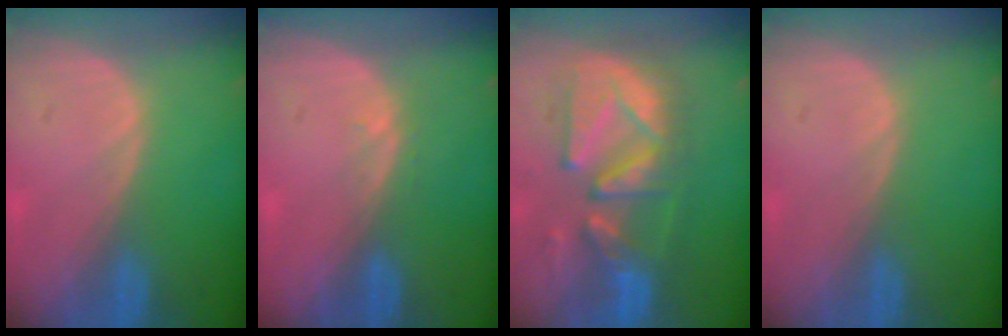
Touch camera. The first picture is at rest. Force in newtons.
{"total": 1.0, "press": 0.7, "slide": 0.7}
{"total": 11.1, "press": 10.7, "slide": 3.1}
{"total": 0.0}